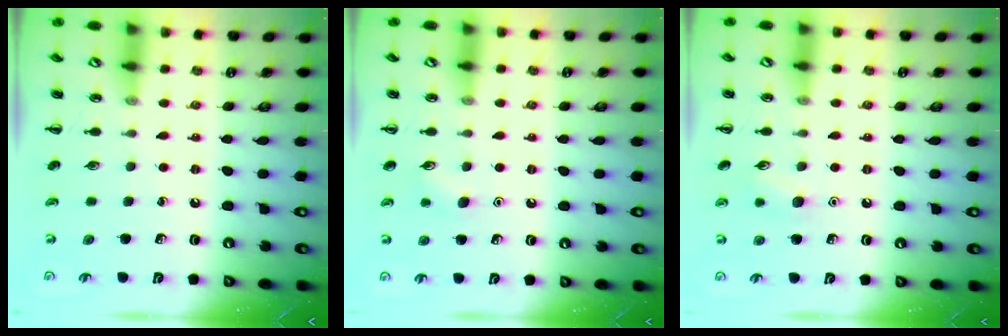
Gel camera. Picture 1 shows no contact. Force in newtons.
{"total": 4.8, "press": 4.6, "slide": 1.3}
{"total": 5.8, "press": 5.7, "slide": 1.3}